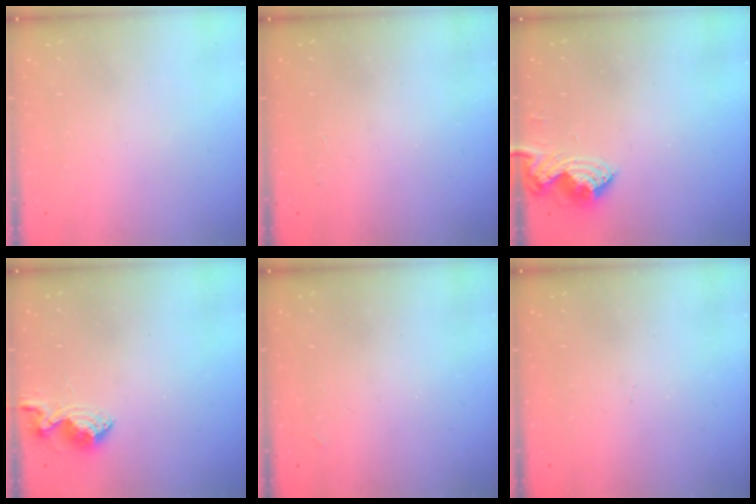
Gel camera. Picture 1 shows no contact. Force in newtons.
{"total": 2.2, "press": 2.2, "slide": 0.4}
{"total": 8.6, "press": 8.6, "slide": 0.4}
{"total": 9.0, "press": 9.0, "slide": 0.6}
{"total": 1.1, "press": 1.0, "slide": 0.3}
{"total": 4.1, "press": 4.1, "slide": 0.6}